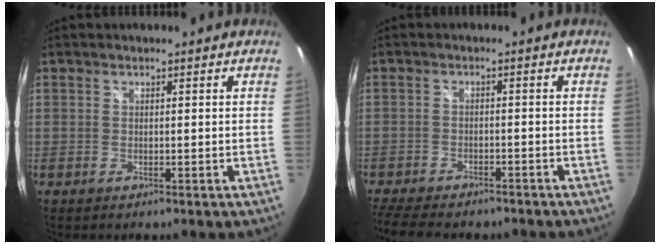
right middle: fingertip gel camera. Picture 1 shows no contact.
{"total": 12.1, "force": [-10.1, 3.9, 5.3], "torque": [-0.127, -0.028, -0.159]}